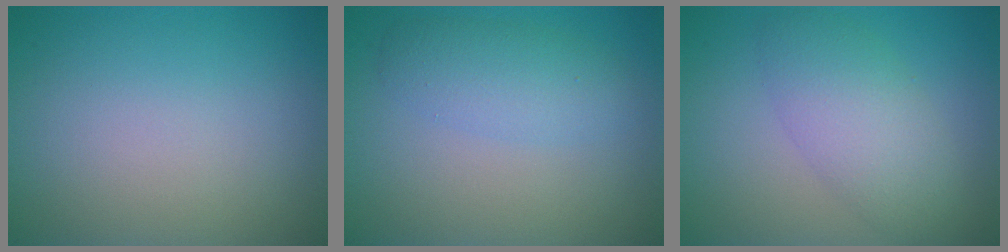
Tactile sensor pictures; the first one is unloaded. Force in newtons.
{"total": 3.0, "press": 3.0, "slide": 0.1}
{"total": 4.7, "press": 4.7, "slide": 0.1}